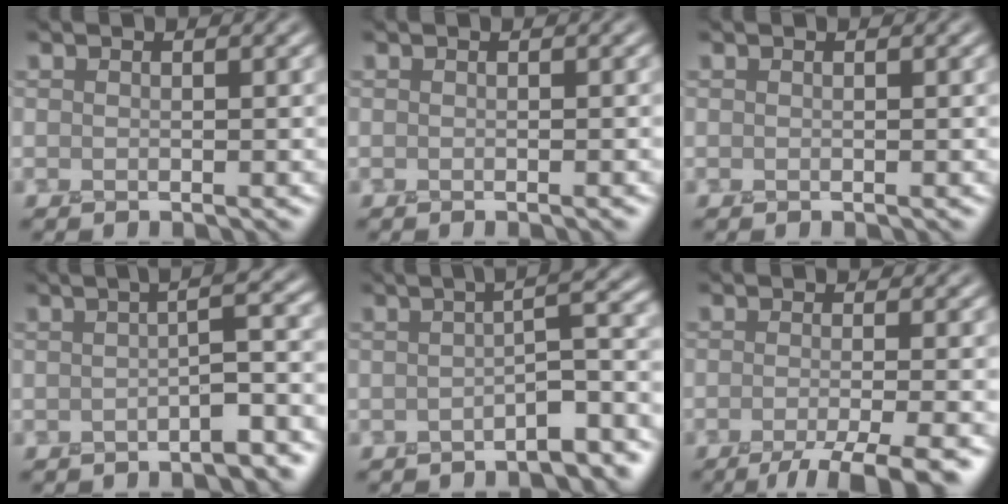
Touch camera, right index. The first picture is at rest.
{"total": 0.6, "force": [-0.3, 0.0, 0.5], "torque": [-0.003, 0.000, -0.004]}
{"total": 0.0}
{"total": 5.7, "force": [-1.7, 1.5, 5.3], "torque": [-0.056, 0.014, -0.034]}
{"total": 6.5, "force": [-3.0, 1.8, 5.4], "torque": [-0.051, 0.018, -0.052]}
{"total": 6.0, "force": [-3.5, 1.4, 4.7], "torque": [-0.056, -0.006, -0.059]}